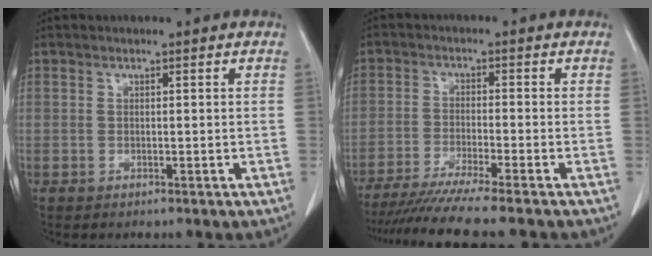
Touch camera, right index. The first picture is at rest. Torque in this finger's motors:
{"motor_torque": [1.10, -1.05, 0.52, 0.13]}